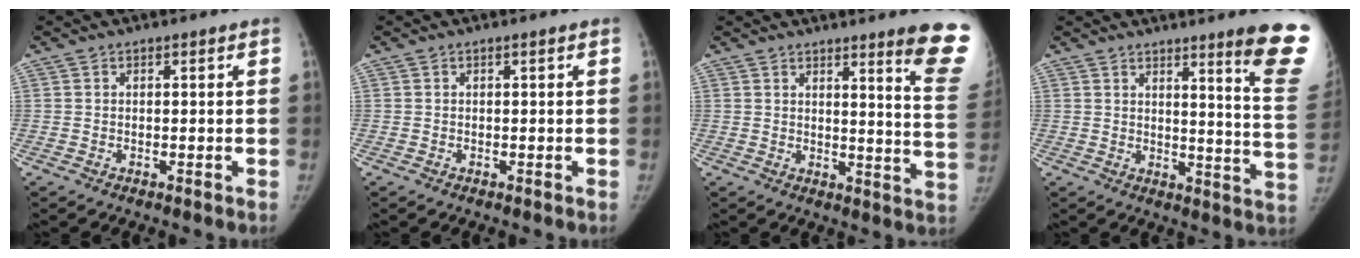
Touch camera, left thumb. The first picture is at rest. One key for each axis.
{"total": 0.0}
{"total": 12.7, "fx": 9.1, "fy": 0.4, "fz": 8.8, "tx": -0.086, "ty": -0.077, "tz": 0.100}
{"total": 14.4, "fx": 9.7, "fy": 0.3, "fz": 10.6, "tx": -0.109, "ty": -0.080, "tz": 0.113}